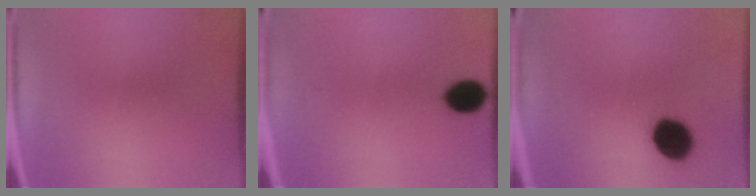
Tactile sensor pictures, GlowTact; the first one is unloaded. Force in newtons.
{"total": 6.3}
{"total": 10.7}